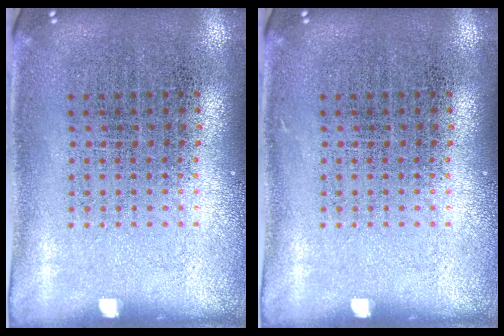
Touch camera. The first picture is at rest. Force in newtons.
{"total": 0.0}